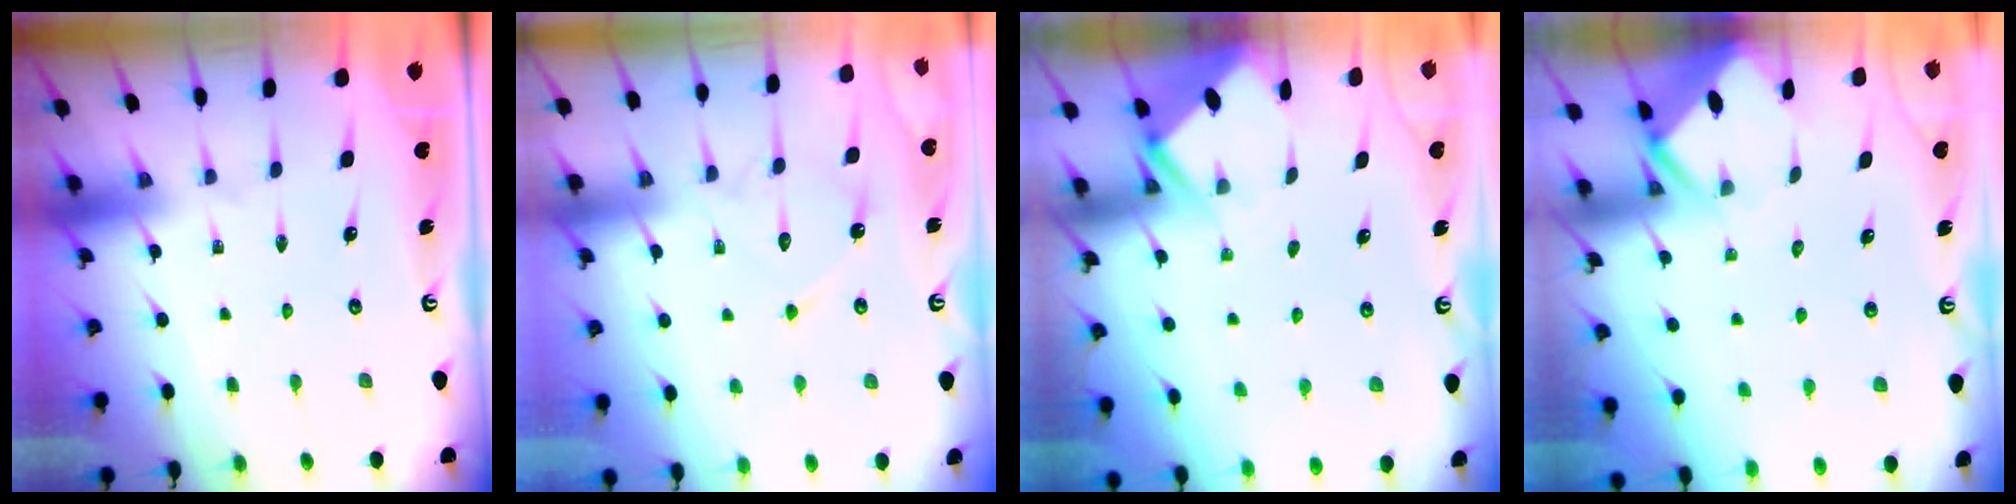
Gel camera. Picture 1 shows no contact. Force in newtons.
{"total": 11.6, "press": 11.6, "slide": 0.6}
{"total": 2.6, "press": 2.6, "slide": 0.1}
{"total": 2.3, "press": 2.3, "slide": 0.2}